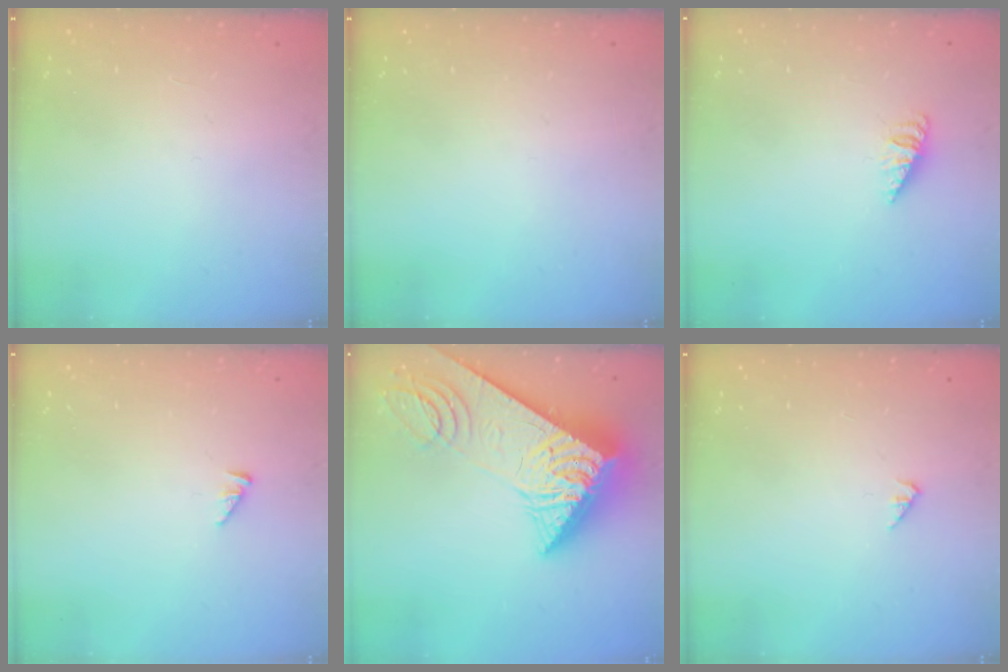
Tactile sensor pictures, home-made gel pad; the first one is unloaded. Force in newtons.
{"total": 0.0}
{"total": 1.8, "press": 1.8, "slide": 0.4}
{"total": 1.7, "press": 1.7, "slide": 0.3}
{"total": 16.6, "press": 16.6, "slide": 1.7}
{"total": 1.7, "press": 1.7, "slide": 0.3}